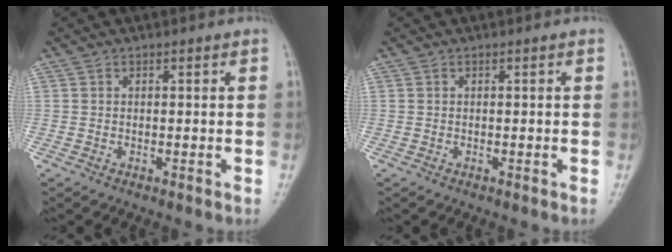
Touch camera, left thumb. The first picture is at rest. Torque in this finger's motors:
{"motor_torque": [2.54, 2.47, 0.01, -0.11, 0.06]}